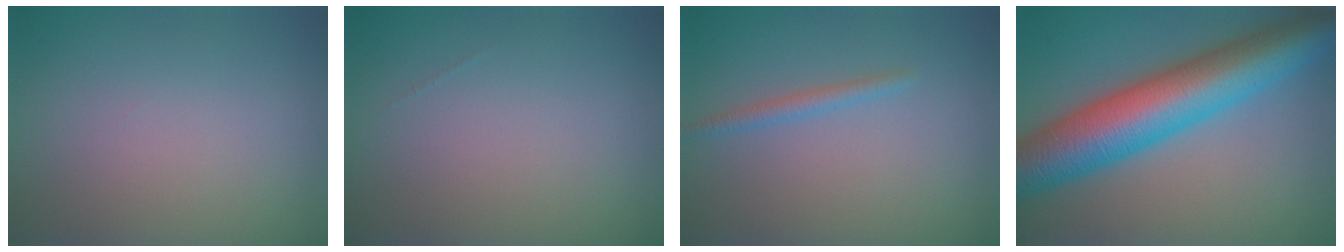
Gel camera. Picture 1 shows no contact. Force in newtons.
{"total": 0.0}
{"total": 1.3, "press": 1.3, "slide": 0.0}
{"total": 12.3, "press": 12.3, "slide": 0.1}